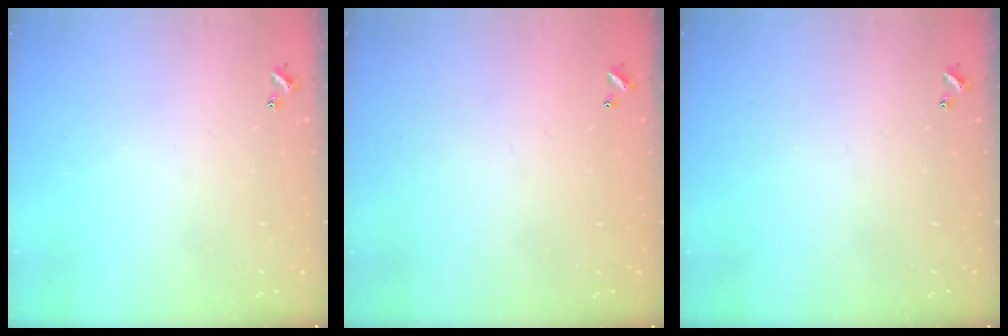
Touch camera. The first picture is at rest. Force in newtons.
{"total": 2.9, "press": 2.9, "slide": 0.1}
{"total": 0.0}